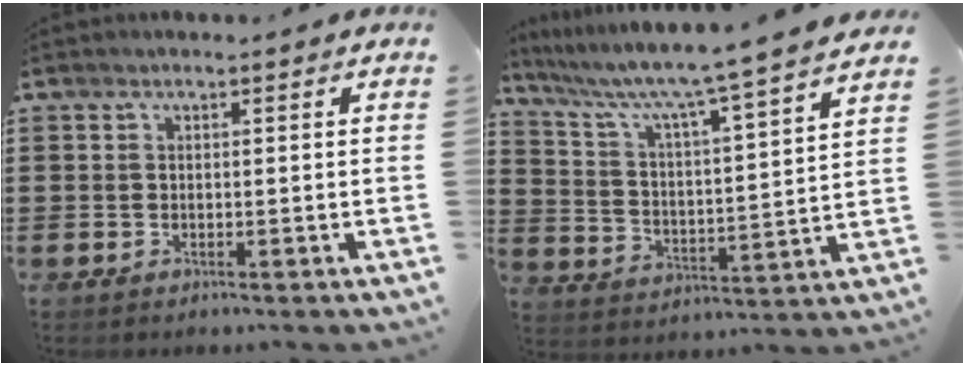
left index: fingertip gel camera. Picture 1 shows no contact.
{"total": 6.4, "force": [5.6, -0.7, 3.0], "torque": [-0.085, -0.051, 0.083]}